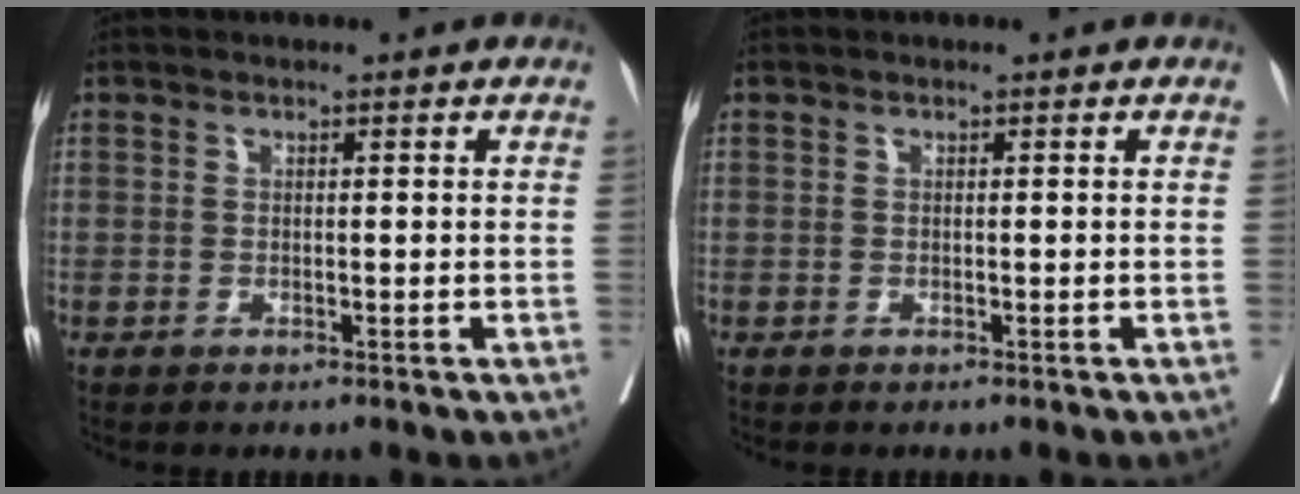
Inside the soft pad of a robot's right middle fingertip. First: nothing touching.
{"total": 0.0}